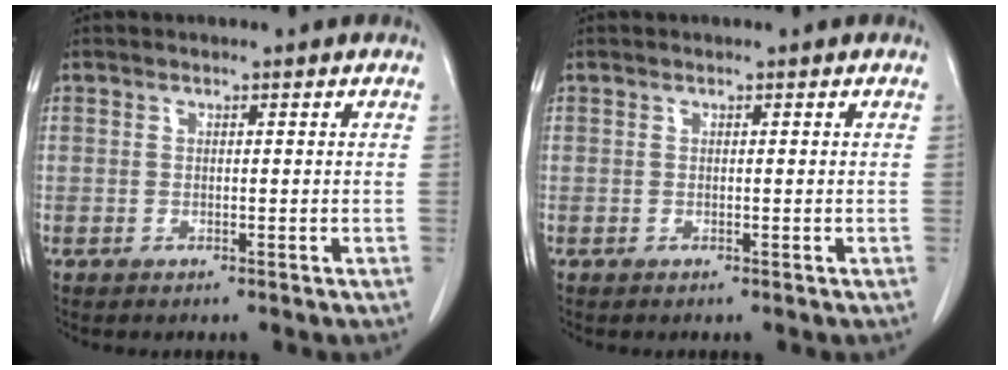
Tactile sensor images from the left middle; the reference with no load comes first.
{"total": 0.0}